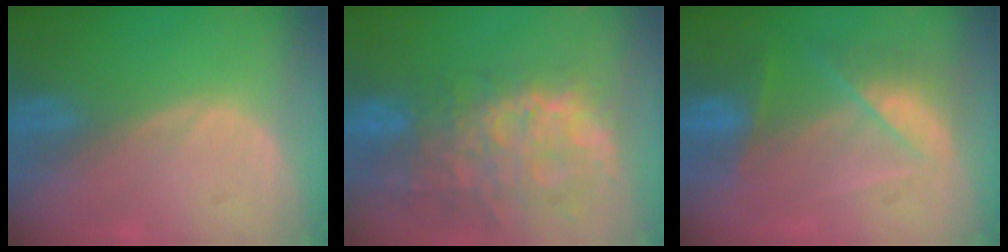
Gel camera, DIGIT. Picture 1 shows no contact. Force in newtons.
{"total": 13.7, "press": 11.2, "slide": 7.9}
{"total": 7.4, "press": 6.5, "slide": 3.4}